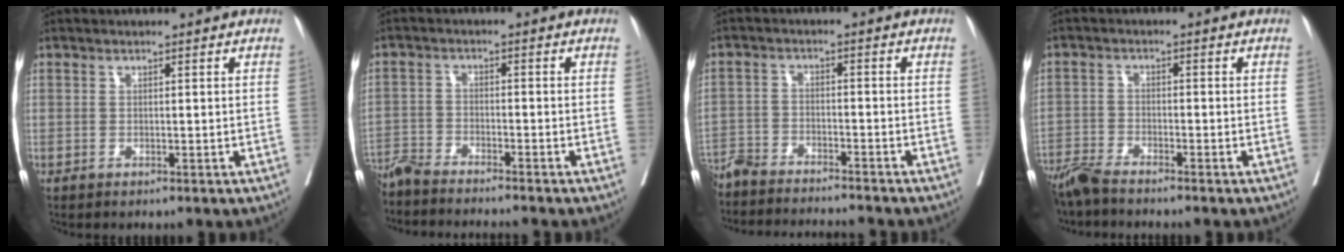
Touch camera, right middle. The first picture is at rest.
{"total": 8.8, "force": [-8.3, -0.2, 3.0], "torque": [-0.032, -0.019, -0.138]}
{"total": 14.6, "force": [-13.8, 1.1, 4.6], "torque": [-0.074, -0.010, -0.206]}
{"total": 5.1, "force": [-4.7, 0.2, 2.0], "torque": [-0.031, -0.016, -0.092]}